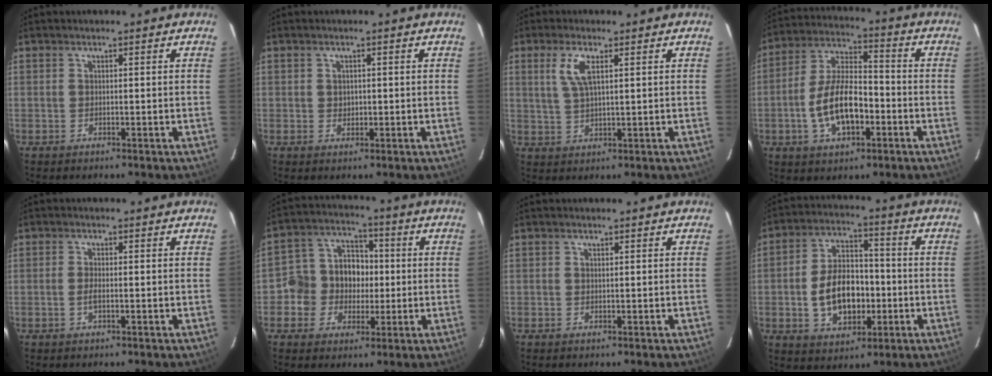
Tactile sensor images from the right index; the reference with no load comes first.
{"total": 1.2, "force": [0.2, 1.2, 0.3], "torque": [-0.002, 0.002, 0.004]}
{"total": 5.0, "force": [1.9, 1.5, 4.3], "torque": [-0.090, 0.003, 0.040]}
{"total": 12.5, "force": [-3.9, 6.0, 10.3], "torque": [-0.206, 0.014, -0.062]}
{"total": 1.9, "force": [-0.5, 0.6, 1.7], "torque": [-0.037, 0.000, -0.011]}
{"total": 10.2, "force": [-1.1, 9.4, 3.7], "torque": [-0.083, 0.031, -0.025]}
{"total": 0.0}
{"total": 12.5, "force": [-2.6, 8.0, 9.3], "torque": [-0.188, 0.021, -0.030]}